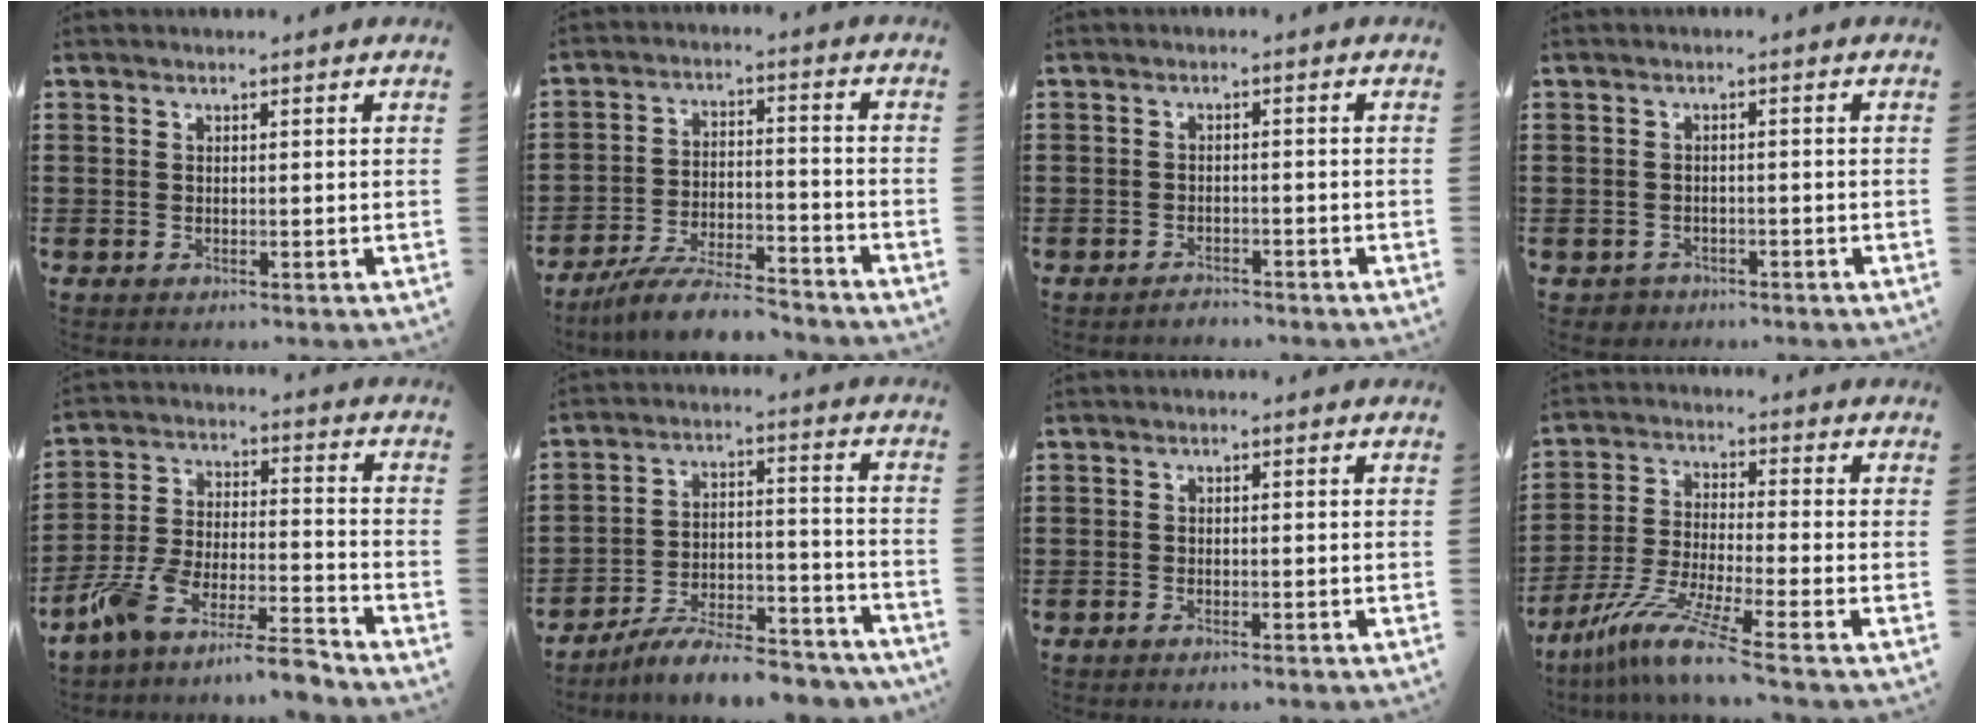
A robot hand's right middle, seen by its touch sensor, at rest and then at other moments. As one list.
[{"total": 7.6, "force": [-7.0, 0.8, 3.1], "torque": [-0.061, 0.006, -0.133]}, {"total": 1.5, "force": [-1.5, 0.2, -0.1], "torque": [-0.004, 0.001, -0.034]}, {"total": 1.1, "force": [-0.9, 0.6, -0.1], "torque": [-0.003, 0.001, -0.021]}, {"total": 9.3, "force": [-8.6, 0.0, 3.4], "torque": [-0.075, 0.004, -0.175]}, {"total": 8.2, "force": [-7.7, 0.7, 2.9], "torque": [-0.044, 0.014, -0.146]}, {"total": 0.5, "force": [-0.4, -0.1, 0.2], "torque": [-0.005, -0.003, -0.008]}, {"total": 9.1, "force": [-6.9, 0.1, 5.9], "torque": [-0.125, -0.010, -0.137]}]